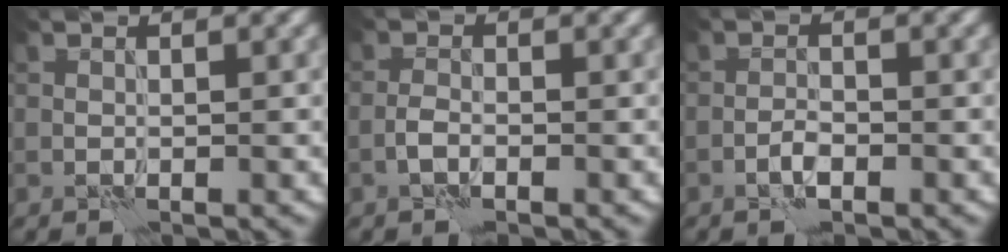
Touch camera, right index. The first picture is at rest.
{"total": 1.2, "force": [-0.7, 0.4, 0.9], "torque": [-0.021, 0.004, -0.018]}
{"total": 1.4, "force": [-0.8, 0.4, 1.0], "torque": [-0.021, 0.004, -0.019]}